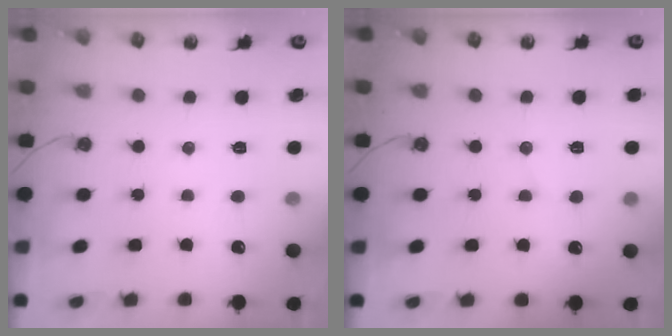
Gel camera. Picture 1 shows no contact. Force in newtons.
{"total": 3.1, "press": 2.9, "slide": 1.0}